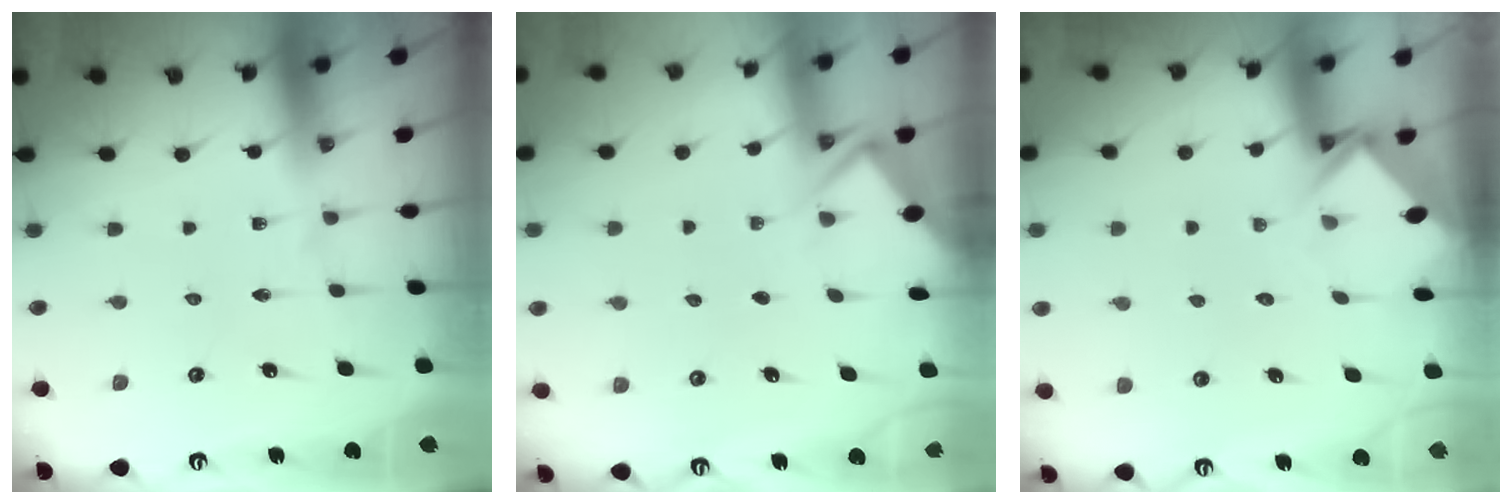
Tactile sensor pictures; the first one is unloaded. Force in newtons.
{"total": 4.0, "press": 4.0, "slide": 0.3}
{"total": 3.8, "press": 3.8, "slide": 0.2}